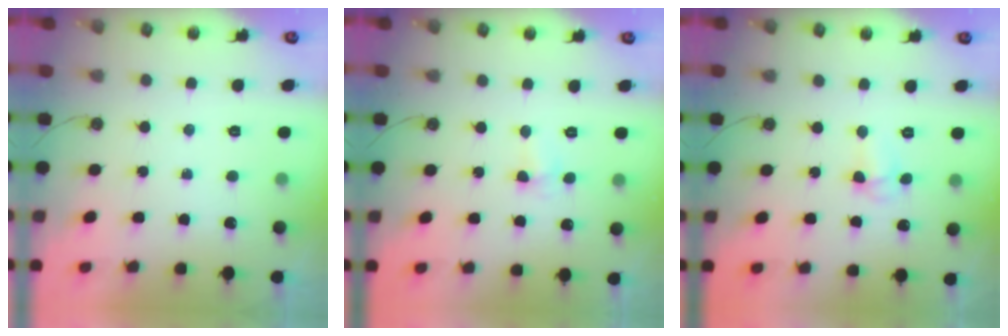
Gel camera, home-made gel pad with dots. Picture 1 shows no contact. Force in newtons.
{"total": 4.5, "press": 4.5, "slide": 0.6}
{"total": 4.8, "press": 4.6, "slide": 1.3}